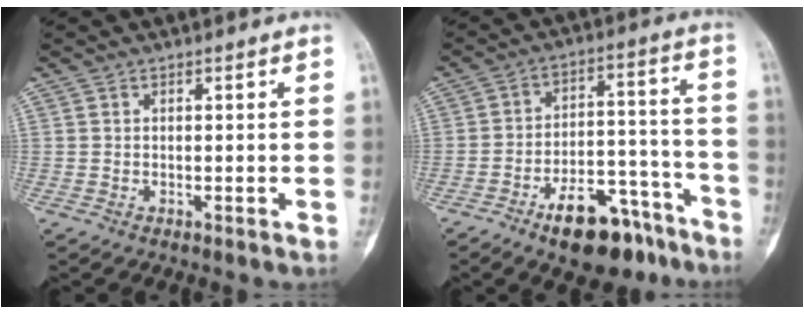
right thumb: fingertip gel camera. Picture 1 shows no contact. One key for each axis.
{"total": 15.3, "fx": -10.1, "fy": 6.9, "fz": 9.1, "tx": -0.105, "ty": 0.088, "tz": -0.153}